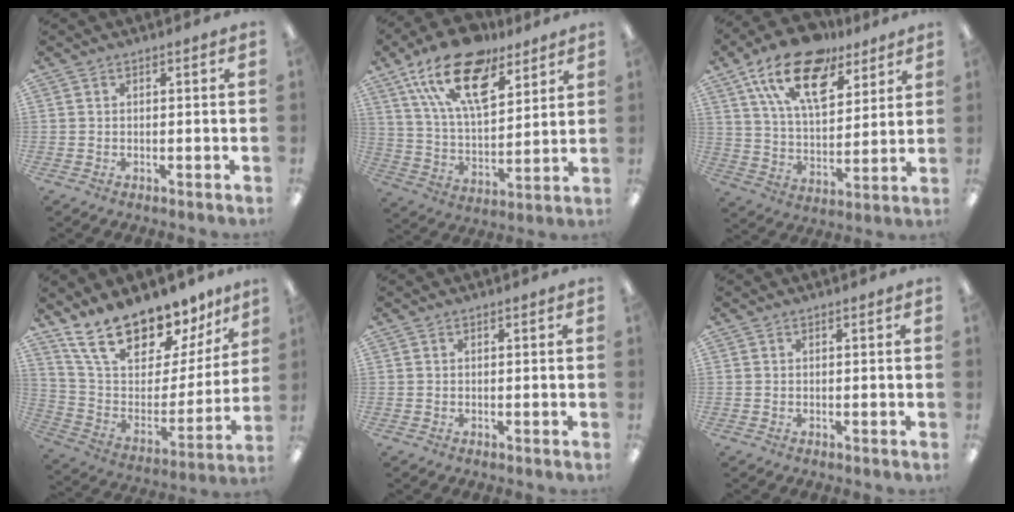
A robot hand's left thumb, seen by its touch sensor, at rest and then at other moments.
{"total": 20.0, "force": [13.1, 9.4, 11.9], "torque": [-0.219, -0.059, 0.234]}
{"total": 19.4, "force": [12.4, 9.8, 11.2], "torque": [-0.201, -0.056, 0.220]}
{"total": 20.0, "force": [16.0, 8.3, 8.6], "torque": [-0.155, -0.115, 0.289]}
{"total": 0.0}
{"total": 0.0}